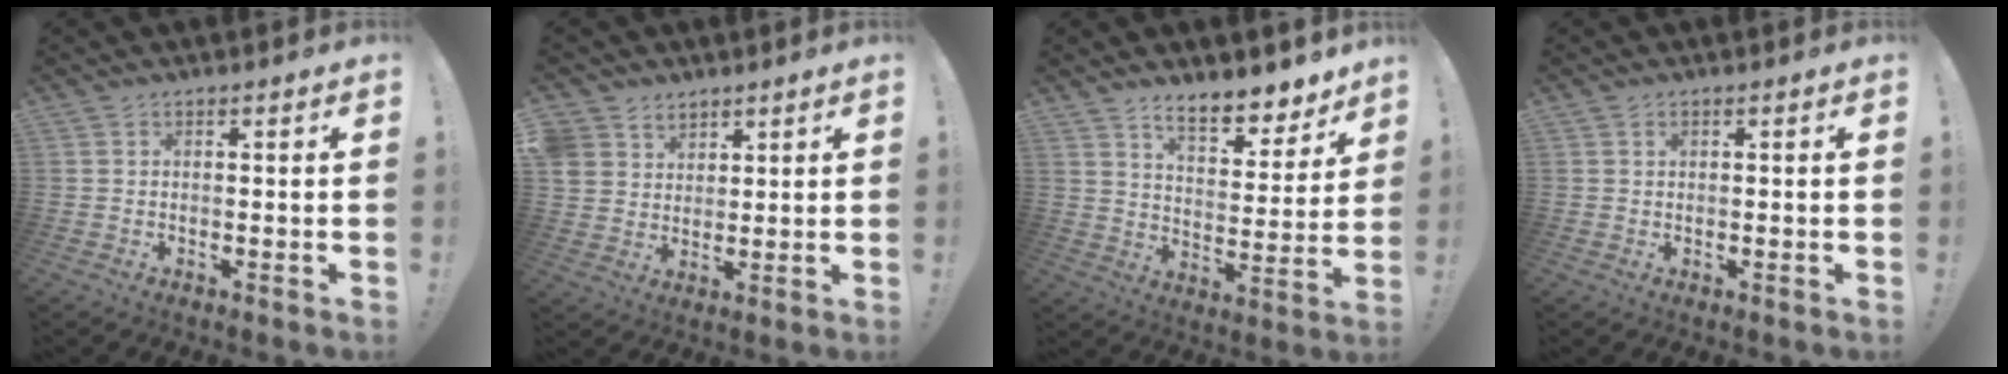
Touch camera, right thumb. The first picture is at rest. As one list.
[{"total": 6.0, "force": [4.1, 4.4, 0.3], "torque": [-0.011, -0.030, 0.082]}, {"total": 10.8, "force": [8.7, 3.8, 5.1], "torque": [-0.065, -0.068, 0.155]}, {"total": 0.5, "force": [0.3, 0.4, 0.1], "torque": [-0.001, 0.003, 0.006]}]